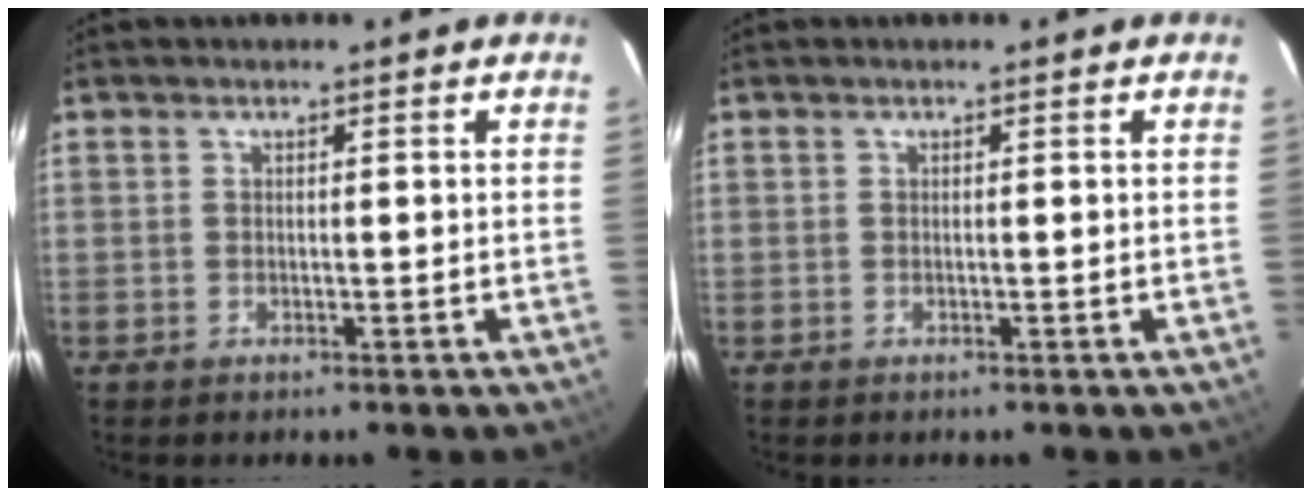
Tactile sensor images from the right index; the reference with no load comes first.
{"total": 0.0}